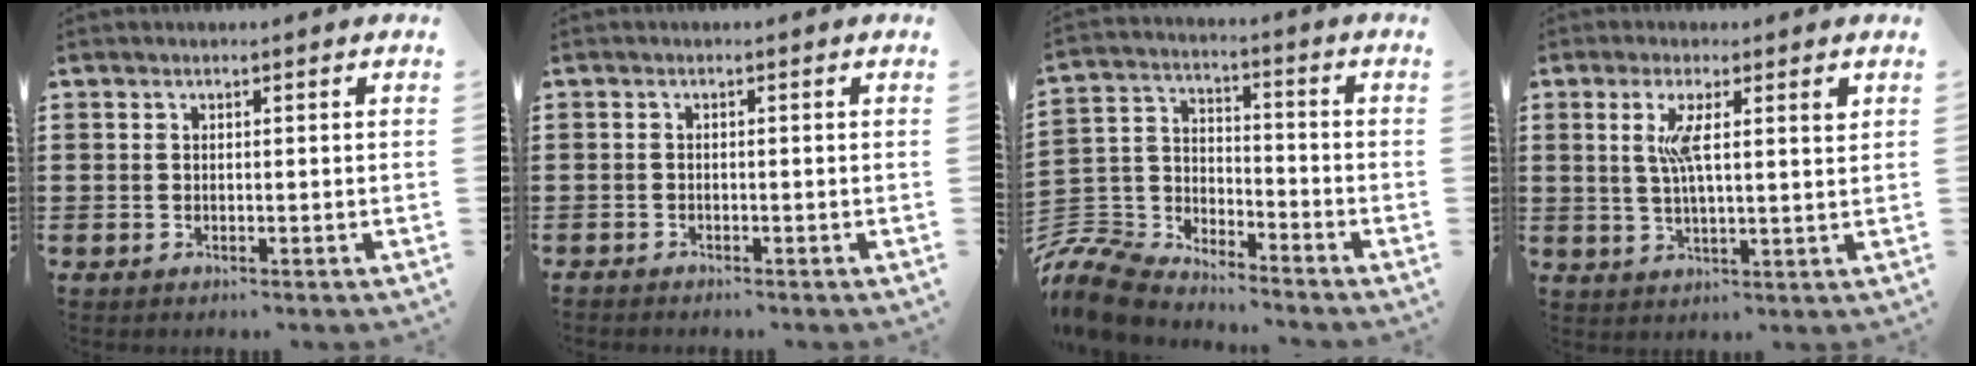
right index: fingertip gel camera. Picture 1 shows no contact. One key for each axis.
{"total": 0.9, "fx": -0.8, "fy": 0.1, "fz": -0.1, "tx": 0.000, "ty": 0.002, "tz": -0.018}
{"total": 8.5, "fx": -8.1, "fy": 2.1, "fz": 1.4, "tx": -0.070, "ty": 0.000, "tz": -0.175}
{"total": 5.5, "fx": 1.8, "fy": 0.9, "fz": 5.1, "tx": -0.097, "ty": -0.002, "tz": 0.024}